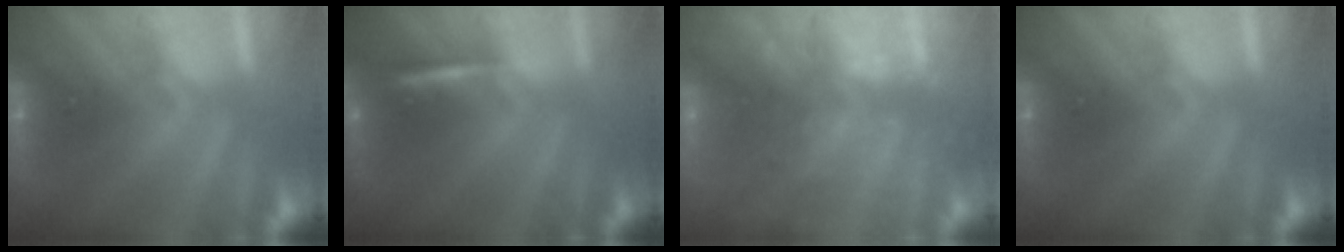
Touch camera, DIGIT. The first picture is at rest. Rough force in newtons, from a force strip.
{"total": 2.3}
{"total": 8.8}
{"total": 0.0}